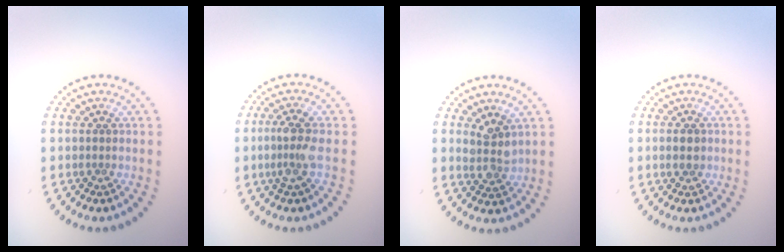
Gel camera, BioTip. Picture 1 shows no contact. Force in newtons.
{"total": 2.5, "press": 2.2, "slide": 1.3}
{"total": 2.5, "press": 2.2, "slide": 1.2}
{"total": 1.7, "press": 1.7, "slide": 0.1}